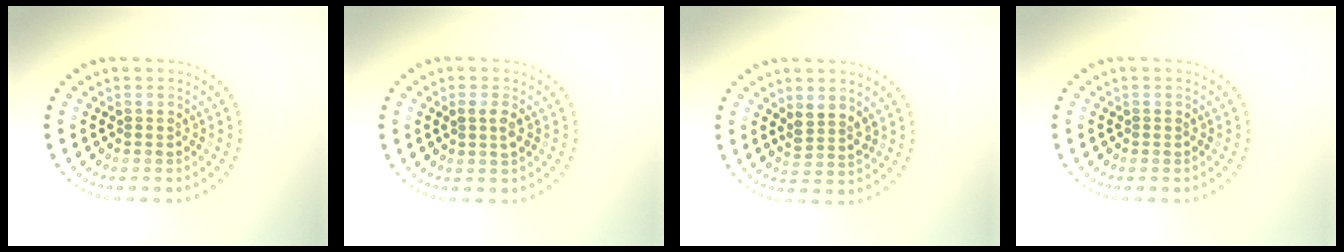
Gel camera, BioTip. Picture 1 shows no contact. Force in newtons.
{"total": 1.3, "press": 1.2, "slide": 0.4}
{"total": 2.0, "press": 1.7, "slide": 1.1}
{"total": 0.0}